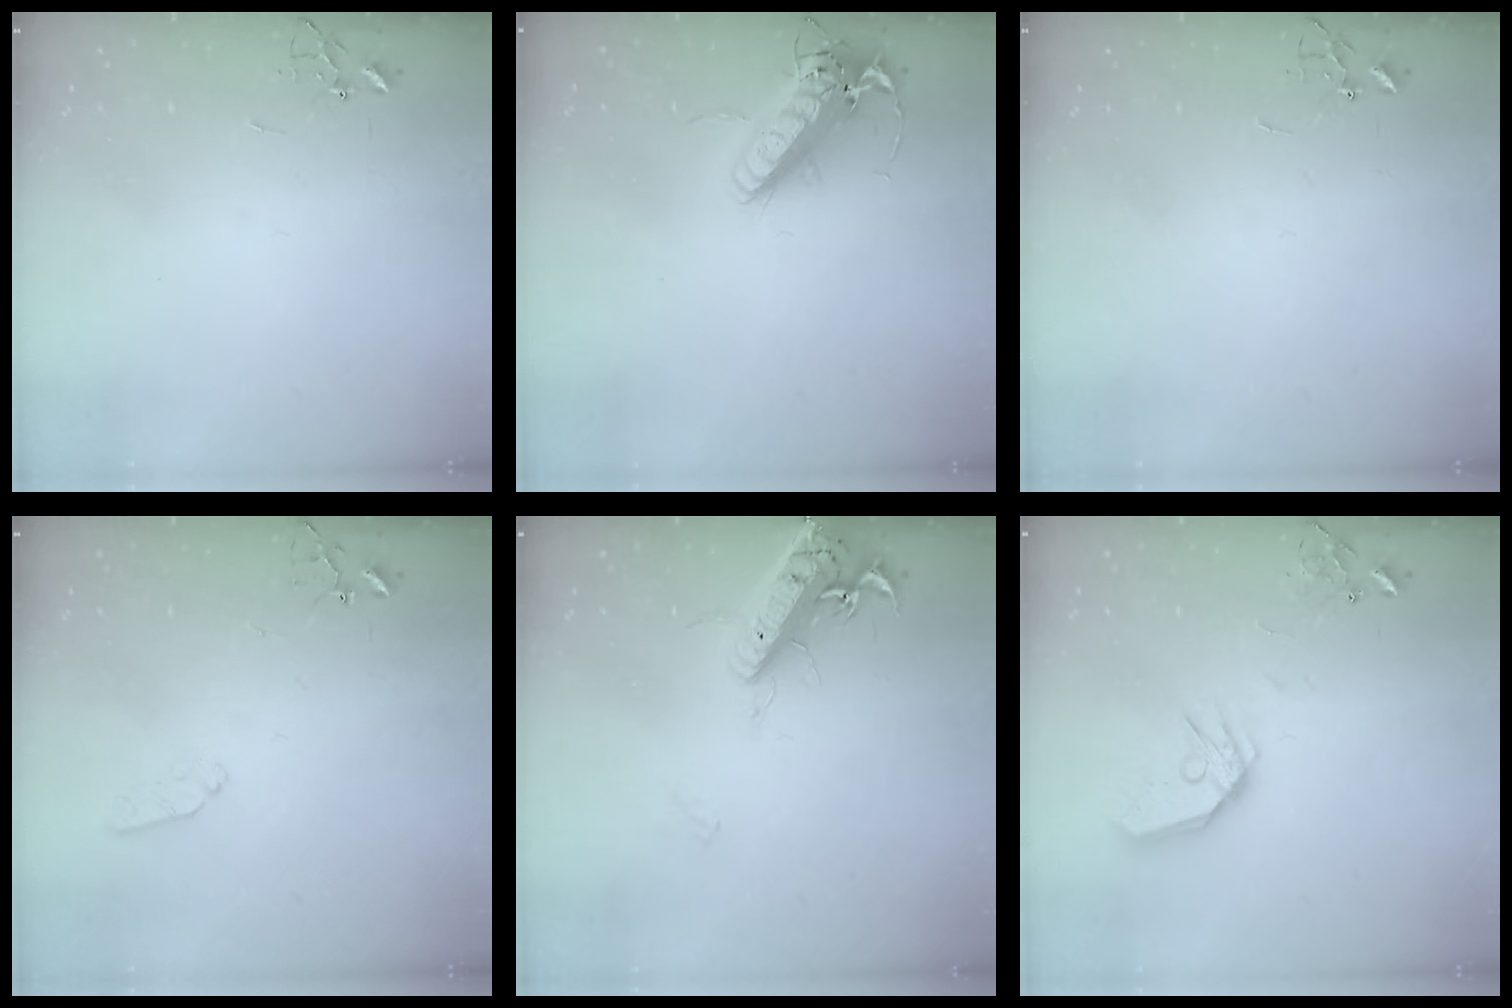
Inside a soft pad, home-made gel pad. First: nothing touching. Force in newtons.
{"total": 17.8, "press": 17.5, "slide": 3.4}
{"total": 0.0}
{"total": 5.3, "press": 5.2, "slide": 0.7}
{"total": 17.1, "press": 16.8, "slide": 3.3}
{"total": 12.5, "press": 12.4, "slide": 0.9}